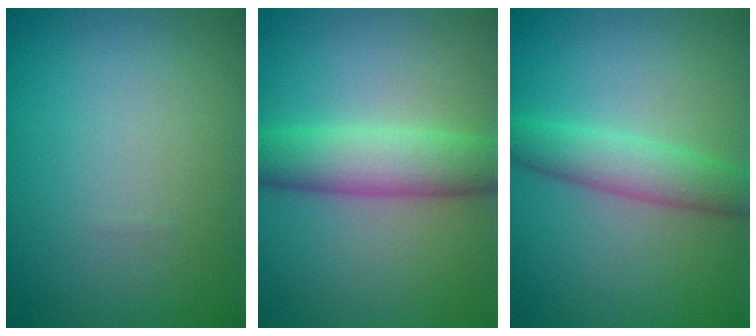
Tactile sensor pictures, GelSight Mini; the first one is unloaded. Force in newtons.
{"total": 5.5, "press": 5.5, "slide": 0.2}
{"total": 3.9, "press": 3.9, "slide": 0.1}